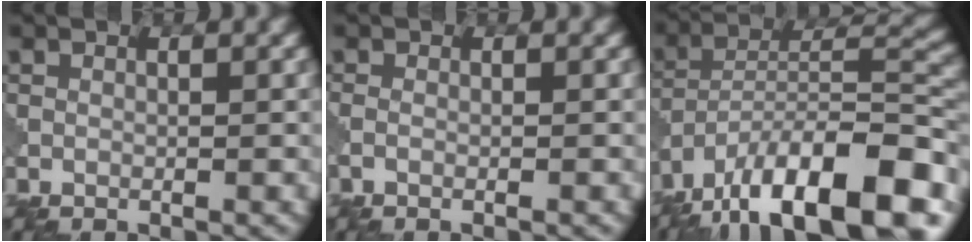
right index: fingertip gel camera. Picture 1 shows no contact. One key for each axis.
{"total": 1.2, "fx": -0.1, "fy": 0.8, "fz": 0.9, "tx": 0.005, "ty": 0.006, "tz": -0.024}
{"total": 15.2, "fx": -10.9, "fy": 5.2, "fz": 9.3, "tx": -0.162, "ty": 0.014, "tz": -0.182}